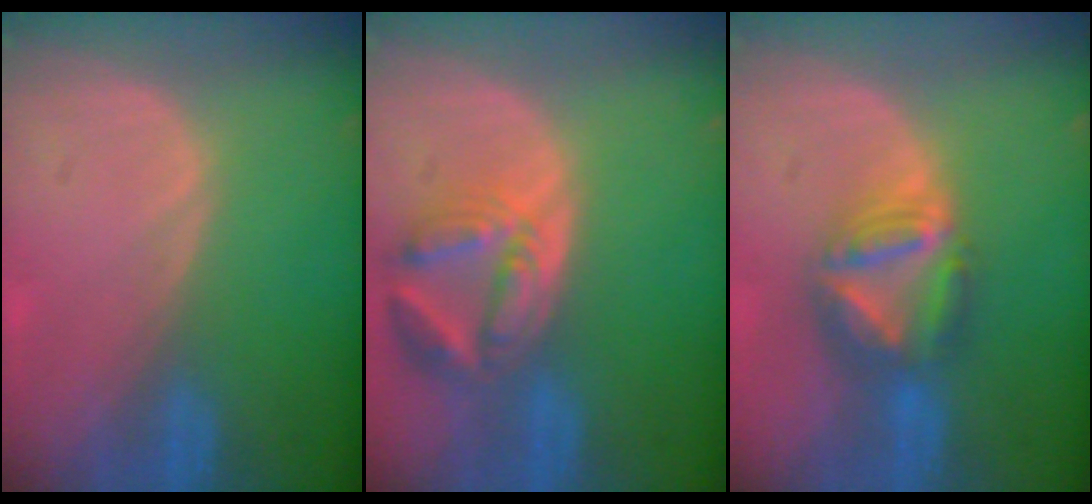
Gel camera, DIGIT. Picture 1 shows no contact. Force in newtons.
{"total": 8.1, "press": 7.2, "slide": 3.7}
{"total": 7.7, "press": 6.6, "slide": 4.0}